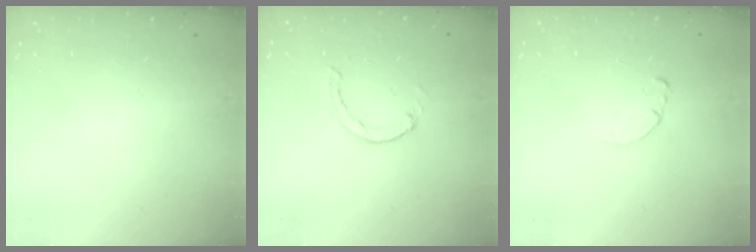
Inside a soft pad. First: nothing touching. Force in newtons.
{"total": 0.0}
{"total": 0.7, "press": 0.6, "slide": 0.1}